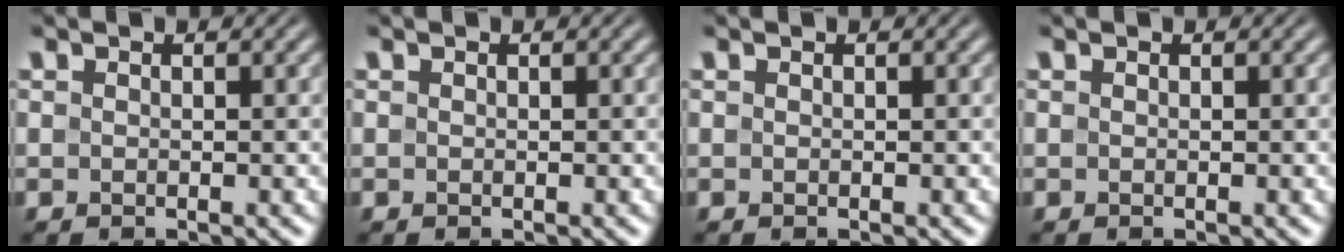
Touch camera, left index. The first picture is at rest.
{"total": 0.0}
{"total": 0.0}
{"total": 0.0}